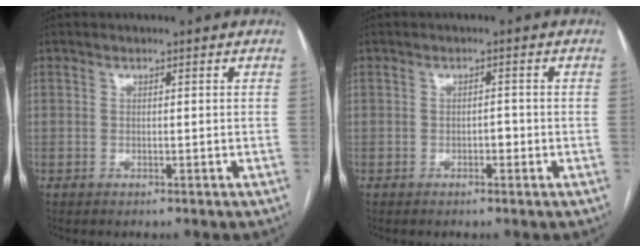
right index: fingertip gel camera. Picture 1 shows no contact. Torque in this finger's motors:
{"motor_torque": [0.46, 0.20, 0.05, 0.01]}